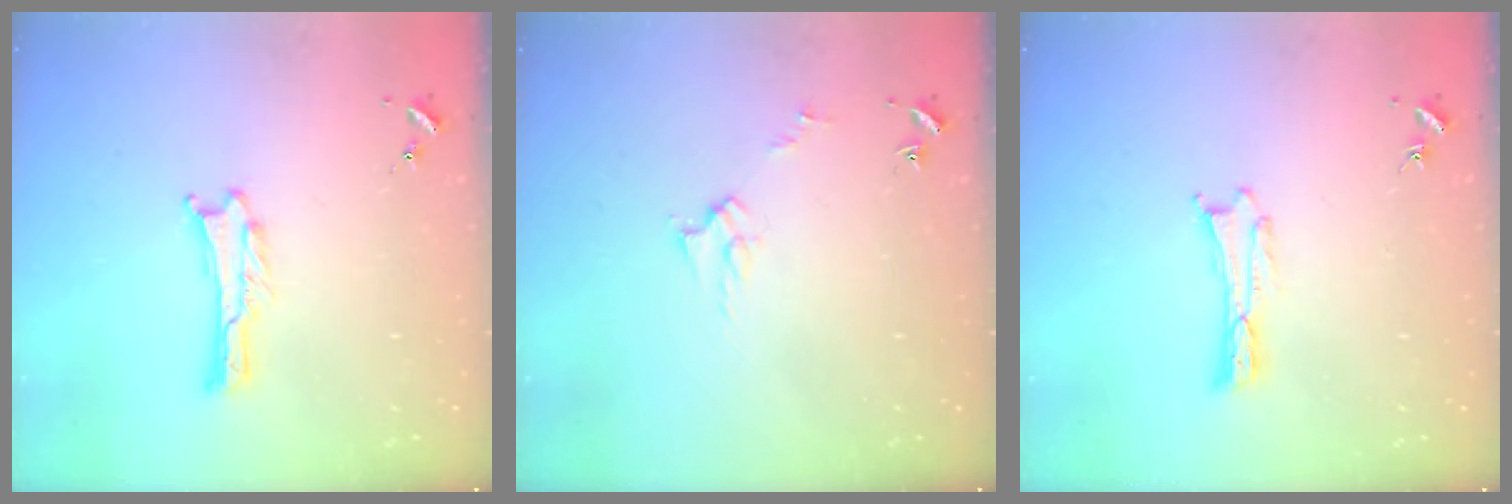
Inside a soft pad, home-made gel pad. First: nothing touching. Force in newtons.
{"total": 3.0, "press": 3.0, "slide": 0.3}
{"total": 0.0}